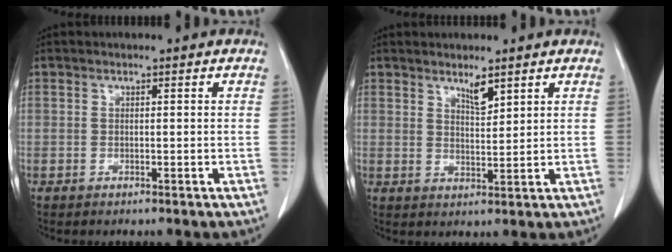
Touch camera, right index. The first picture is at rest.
{"total": 3.0, "force": [2.3, 0.5, 1.9], "torque": [-0.037, -0.008, 0.044]}